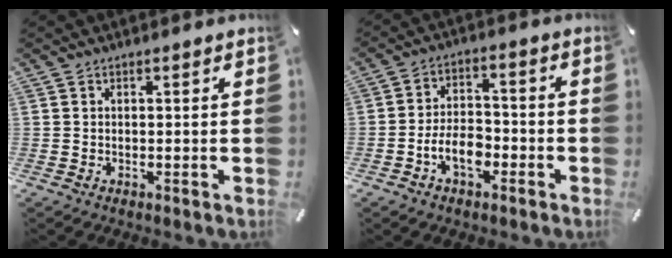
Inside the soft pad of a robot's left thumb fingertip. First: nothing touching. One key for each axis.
{"total": 8.1, "fx": -3.7, "fy": 5.0, "fz": 5.1, "tx": -0.098, "ty": 0.022, "tz": -0.067}